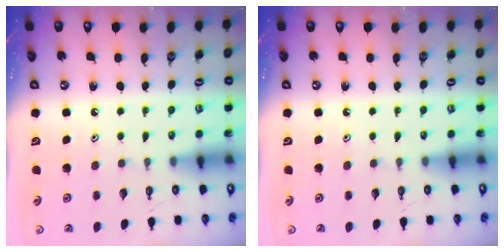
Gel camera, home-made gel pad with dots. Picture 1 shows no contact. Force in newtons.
{"total": 0.0}